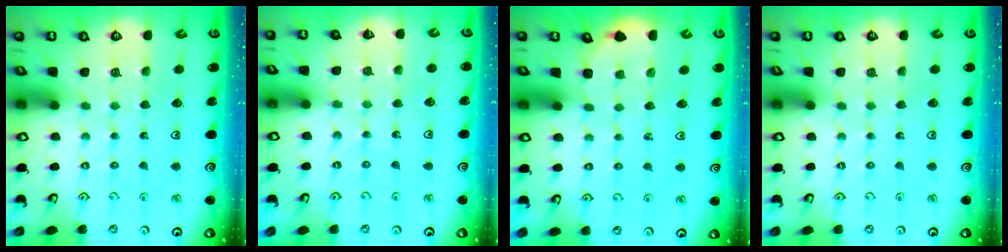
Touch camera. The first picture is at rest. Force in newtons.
{"total": 5.5, "press": 5.2, "slide": 1.7}
{"total": 1.8, "press": 1.8, "slide": 0.1}
{"total": 0.0}